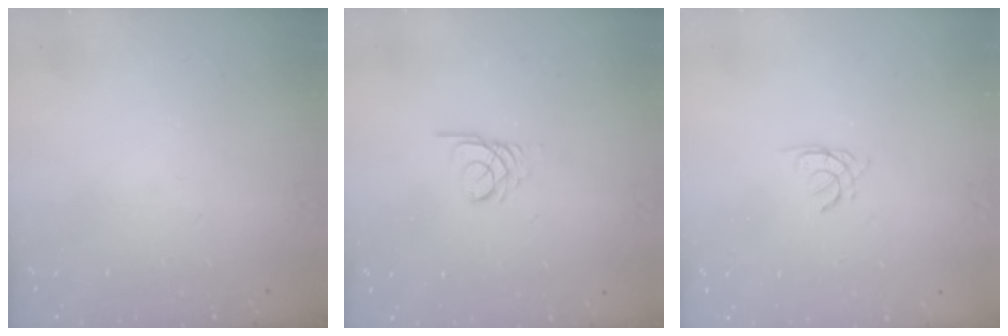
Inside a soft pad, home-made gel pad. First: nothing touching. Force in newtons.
{"total": 2.7, "press": 2.7, "slide": 0.3}
{"total": 0.5, "press": 0.4, "slide": 0.3}